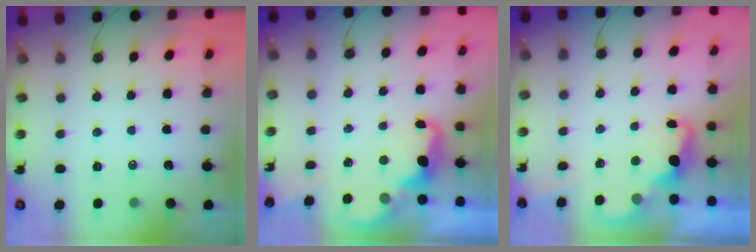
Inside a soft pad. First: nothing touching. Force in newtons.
{"total": 2.6, "press": 2.5, "slide": 0.7}
{"total": 2.3, "press": 2.2, "slide": 0.5}